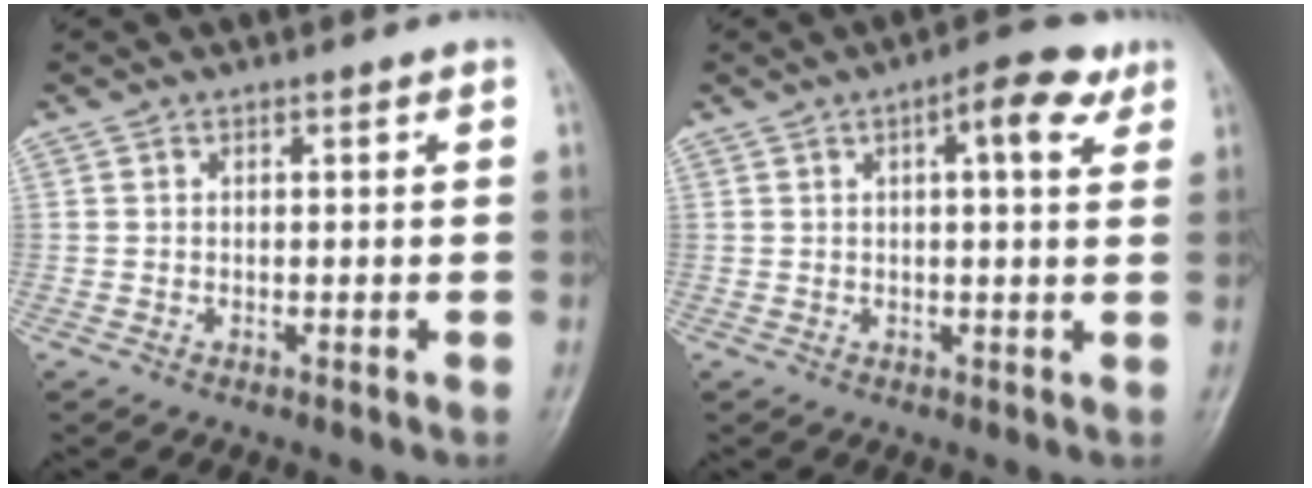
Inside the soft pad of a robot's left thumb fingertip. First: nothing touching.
{"total": 6.9, "force": [3.0, 2.3, 5.8], "torque": [-0.072, 0.002, 0.035]}